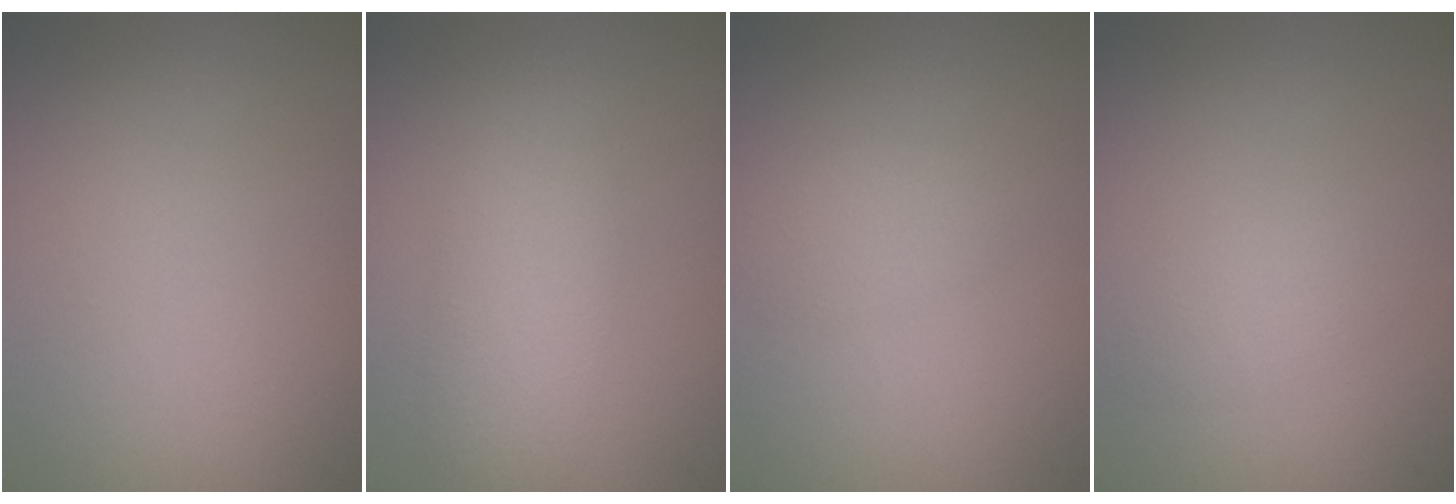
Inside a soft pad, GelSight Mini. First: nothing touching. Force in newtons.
{"total": 3.8, "press": 3.8, "slide": 0.1}
{"total": 1.6, "press": 1.6, "slide": 0.1}
{"total": 1.6, "press": 1.6, "slide": 0.1}